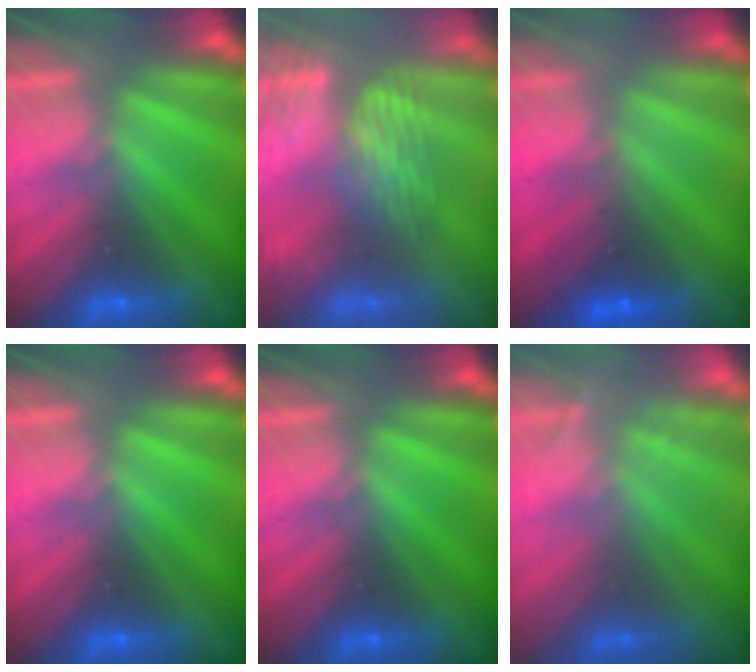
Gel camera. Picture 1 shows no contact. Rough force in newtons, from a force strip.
{"total": 3.6}
{"total": 2.1}
{"total": 0.0}
{"total": 0.0}
{"total": 1.9}